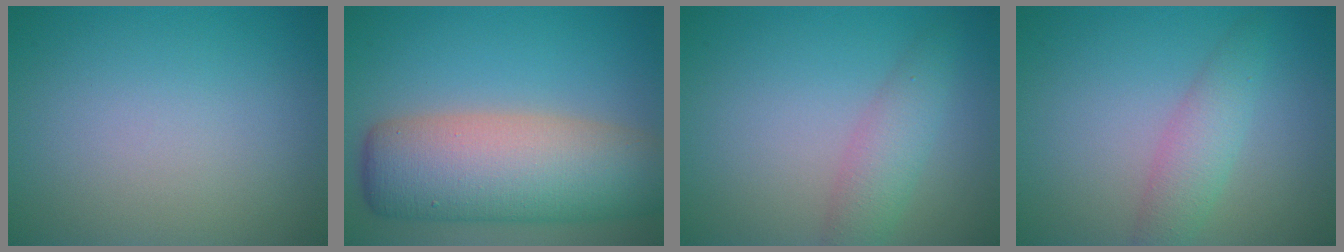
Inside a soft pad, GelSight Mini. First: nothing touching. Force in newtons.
{"total": 10.8, "press": 10.8, "slide": 0.4}
{"total": 2.8, "press": 2.8, "slide": 0.2}
{"total": 2.9, "press": 2.9, "slide": 0.0}